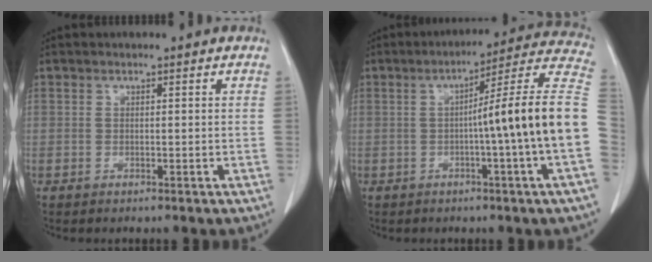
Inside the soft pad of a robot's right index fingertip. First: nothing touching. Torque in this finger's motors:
{"motor_torque": [1.77, -0.37, 0.92, 0.20]}